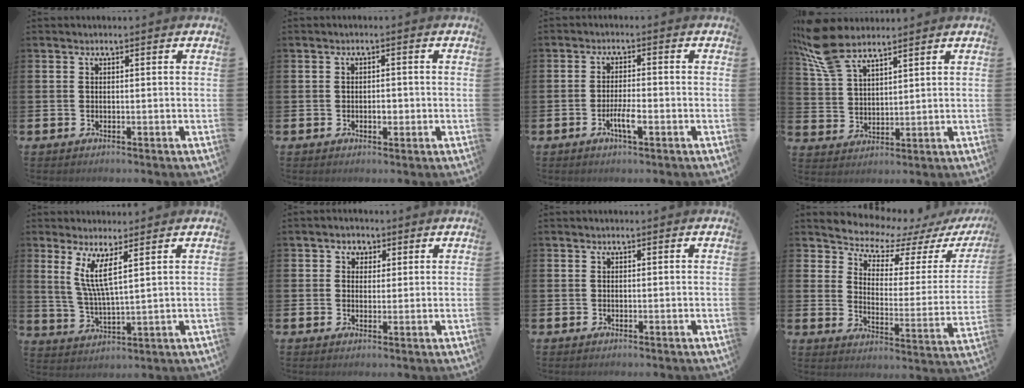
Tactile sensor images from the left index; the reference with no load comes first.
{"total": 1.5, "force": [-0.3, 1.0, 1.0], "torque": [-0.005, -0.001, -0.011]}
{"total": 3.2, "force": [-1.2, 0.8, 2.8], "torque": [-0.049, 0.003, -0.021]}
{"total": 8.5, "force": [7.4, 2.5, 3.5], "torque": [-0.085, -0.024, 0.137]}
{"total": 5.7, "force": [3.9, 0.3, 4.2], "torque": [-0.084, -0.023, 0.065]}
{"total": 2.5, "force": [1.3, 2.2, 0.1], "torque": [0.003, 0.007, 0.019]}
{"total": 0.0}
{"total": 6.8, "force": [6.5, 1.7, 1.3], "torque": [-0.053, -0.058, 0.107]}